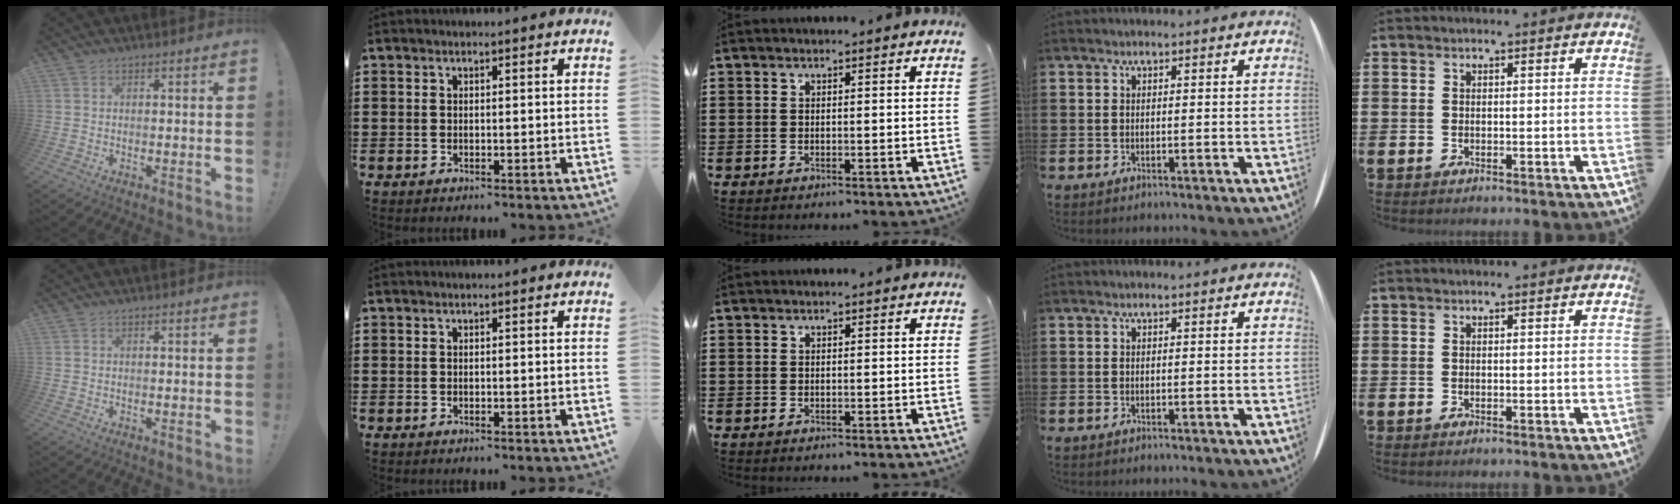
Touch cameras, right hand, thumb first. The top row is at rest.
{}